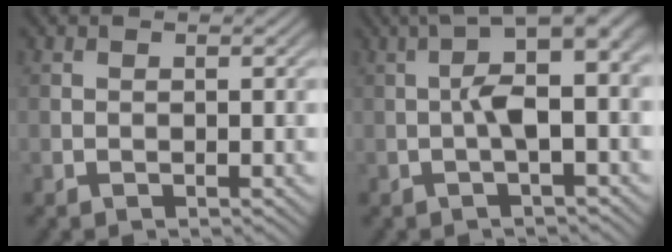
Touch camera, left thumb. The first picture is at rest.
{"total": 6.5, "force": [0.3, 1.8, 6.3], "torque": [-0.111, 0.023, -0.003]}